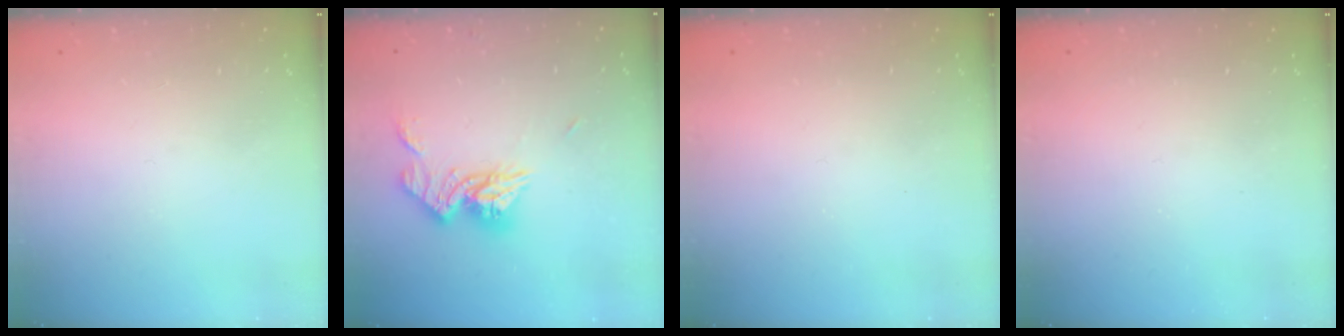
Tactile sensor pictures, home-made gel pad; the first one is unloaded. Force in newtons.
{"total": 12.5, "press": 12.5, "slide": 1.2}
{"total": 0.0}
{"total": 0.0}